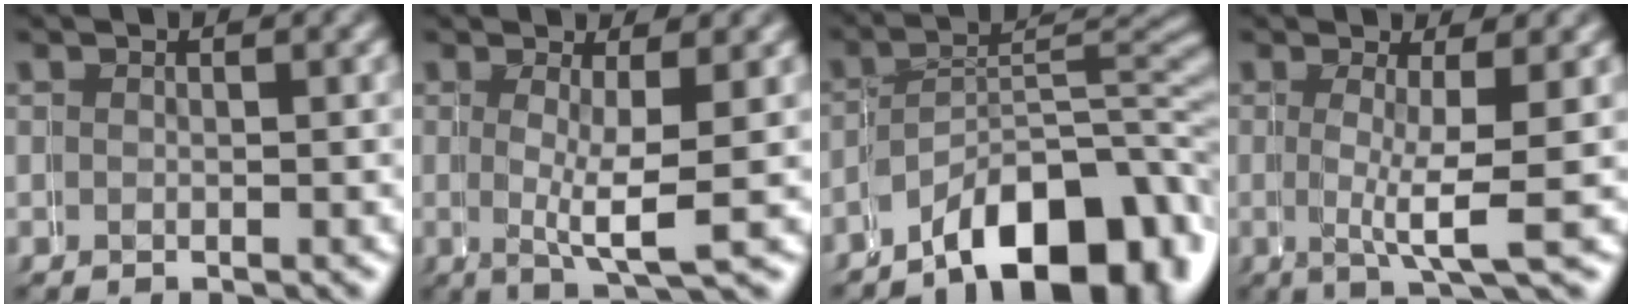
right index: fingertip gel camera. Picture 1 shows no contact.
{"total": 3.7, "force": [0.6, 0.1, 3.7], "torque": [-0.063, -0.008, 0.017]}
{"total": 10.2, "force": [-6.0, 5.0, 6.6], "torque": [-0.084, -0.026, -0.083]}
{"total": 4.0, "force": [0.5, -0.3, 3.9], "torque": [-0.065, -0.009, 0.012]}